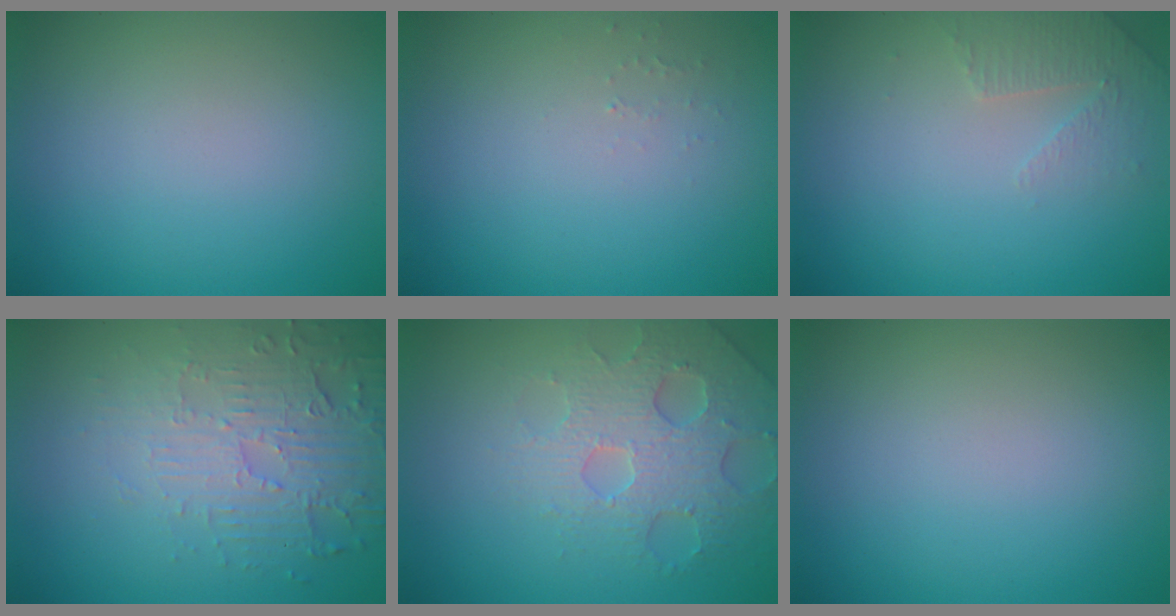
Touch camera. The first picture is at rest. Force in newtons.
{"total": 0.5, "press": 0.5, "slide": 0.1}
{"total": 1.9, "press": 1.8, "slide": 0.5}
{"total": 5.2, "press": 3.4, "slide": 4.0}
{"total": 4.1, "press": 4.0, "slide": 0.9}
{"total": 0.0}